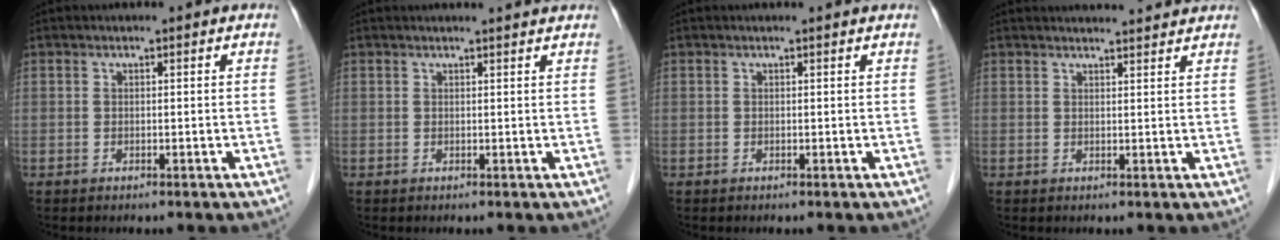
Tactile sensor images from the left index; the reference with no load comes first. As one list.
[{"total": 4.4, "force": [4.3, 0.0, 1.1], "torque": [-0.015, 0.016, 0.044]}, {"total": 2.1, "force": [2.1, 0.0, 0.4], "torque": [-0.010, 0.013, 0.022]}, {"total": 7.4, "force": [7.2, 0.5, 1.5], "torque": [-0.017, 0.023, 0.080]}]